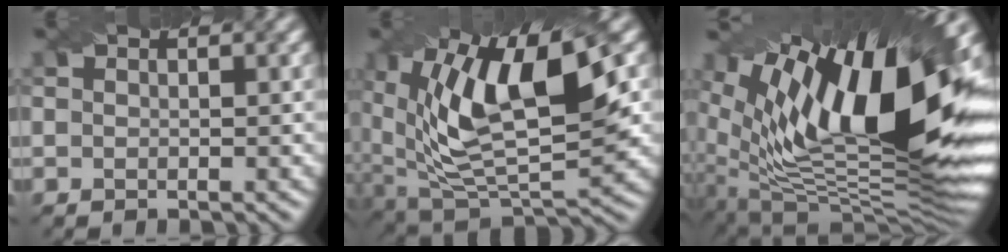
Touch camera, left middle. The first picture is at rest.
{"total": 13.3, "force": [3.8, 5.8, 11.4], "torque": [-0.207, 0.000, 0.065]}
{"total": 18.2, "force": [5.9, 7.1, 15.8], "torque": [-0.261, 0.009, 0.100]}